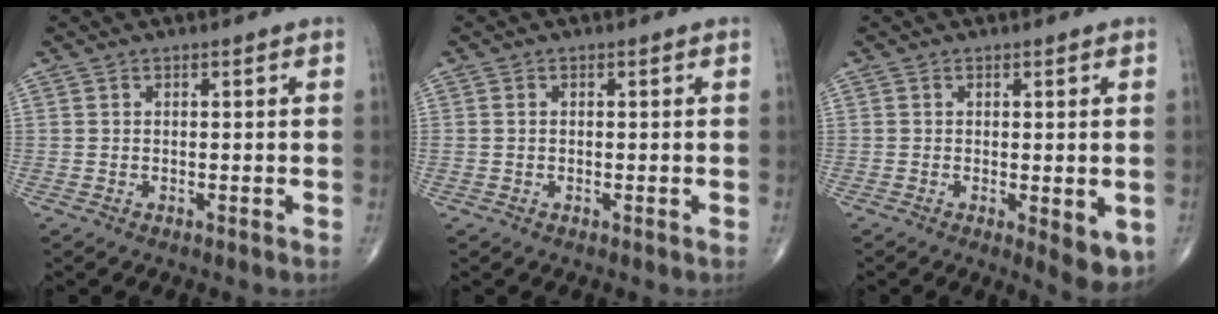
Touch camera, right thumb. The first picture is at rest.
{"total": 0.6, "force": [0.0, 0.4, 0.4], "torque": [-0.011, 0.003, 0.003]}
{"total": 6.1, "force": [-1.3, 2.1, 5.6], "torque": [-0.068, -0.017, -0.014]}